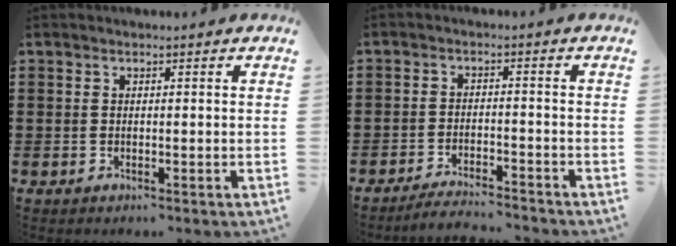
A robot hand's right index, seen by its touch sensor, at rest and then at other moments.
{"total": 3.4, "force": [-3.3, -0.1, 0.5], "torque": [-0.011, 0.001, -0.069]}